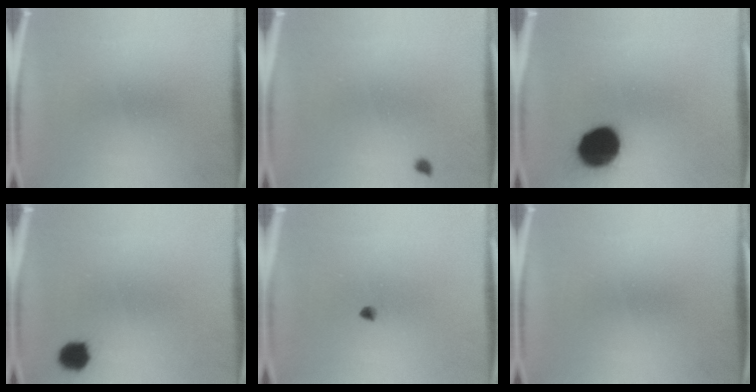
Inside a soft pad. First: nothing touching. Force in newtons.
{"total": 0.7}
{"total": 14.0}
{"total": 4.4}
{"total": 1.1}
{"total": 0.0}